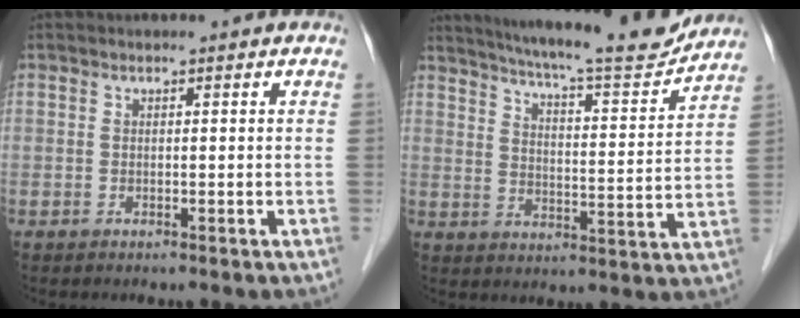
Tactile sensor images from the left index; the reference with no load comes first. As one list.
[{"total": 17.2, "force": [15.7, 0.9, 6.9], "torque": [-0.114, -0.022, 0.219]}]